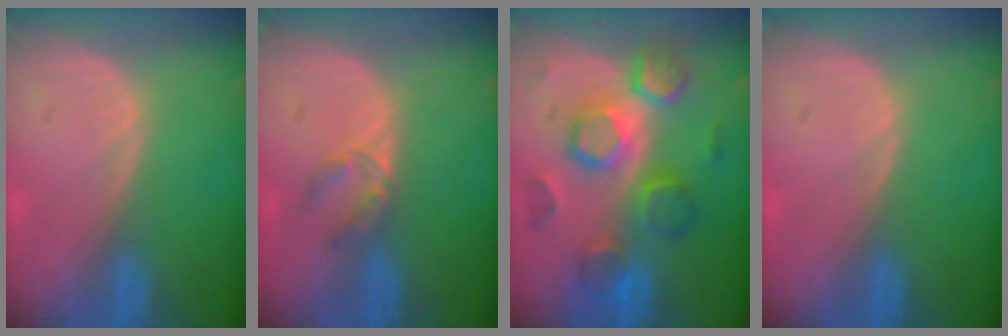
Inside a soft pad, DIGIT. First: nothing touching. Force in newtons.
{"total": 2.9, "press": 2.7, "slide": 1.0}
{"total": 9.8, "press": 9.8, "slide": 0.6}
{"total": 0.0}